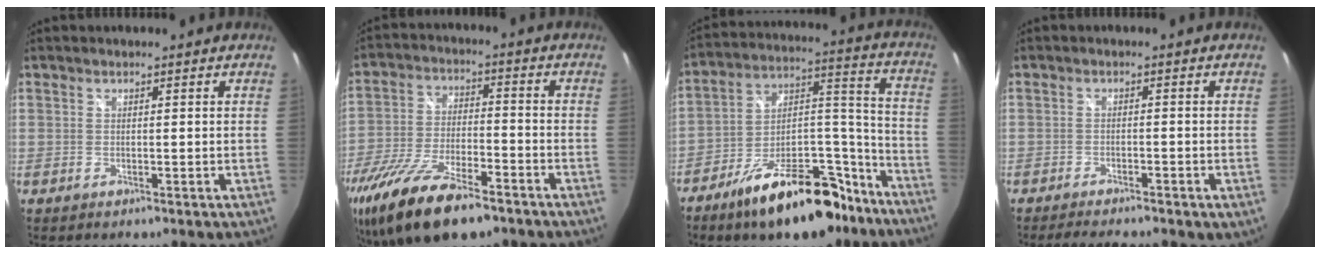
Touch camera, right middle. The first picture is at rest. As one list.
[{"total": 20.4, "force": [-14.2, 6.6, 13.0], "torque": [-0.273, -0.057, -0.248]}, {"total": 21.6, "force": [-15.3, 9.0, 12.4], "torque": [-0.182, 0.041, -0.222]}, {"total": 7.4, "force": [-5.8, 2.1, 4.0], "torque": [-0.081, -0.014, -0.083]}]